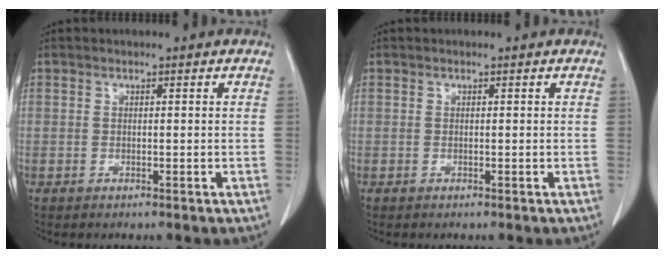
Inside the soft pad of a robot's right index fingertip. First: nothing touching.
{"total": 0.0}